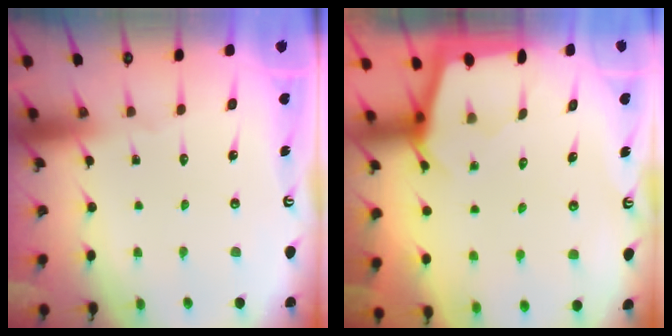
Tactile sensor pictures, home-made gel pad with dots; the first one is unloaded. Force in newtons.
{"total": 2.2, "press": 2.2, "slide": 0.3}